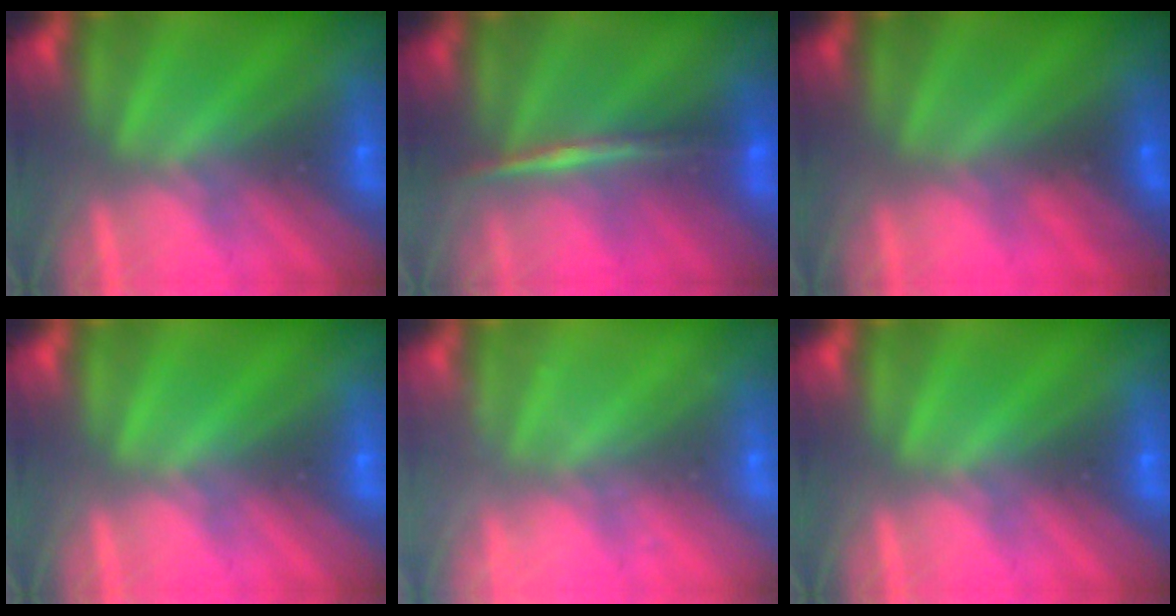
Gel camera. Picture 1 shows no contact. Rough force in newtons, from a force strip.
{"total": 1.9}
{"total": 4.4}
{"total": 0.0}
{"total": 2.2}
{"total": 0.0}